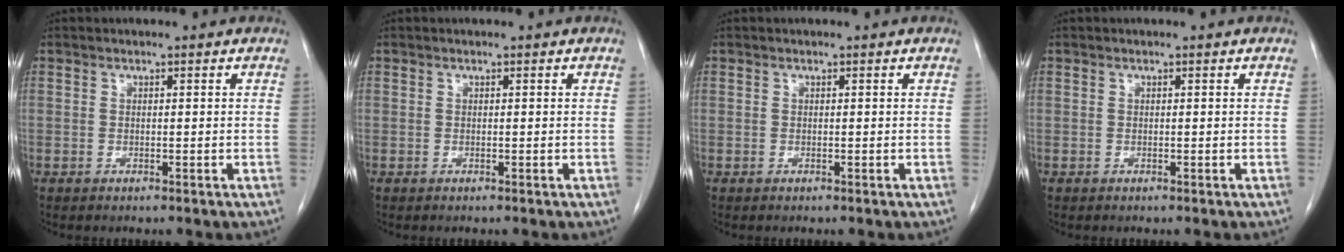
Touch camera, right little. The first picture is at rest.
{"total": 0.0}
{"total": 0.0}
{"total": 0.0}